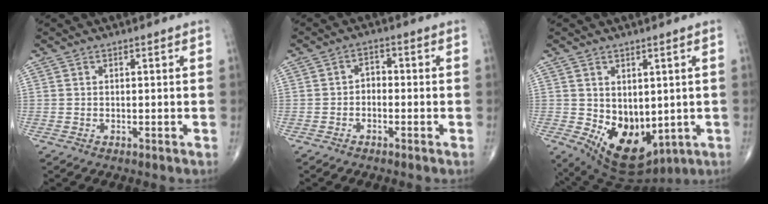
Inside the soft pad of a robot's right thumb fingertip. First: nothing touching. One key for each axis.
{"total": 2.5, "fx": -0.9, "fy": 1.8, "fz": 1.4, "tx": -0.008, "ty": 0.017, "tz": -0.026}
{"total": 12.9, "fx": -1.4, "fy": 8.6, "fz": 9.5, "tx": -0.124, "ty": -0.015, "tz": 0.014}